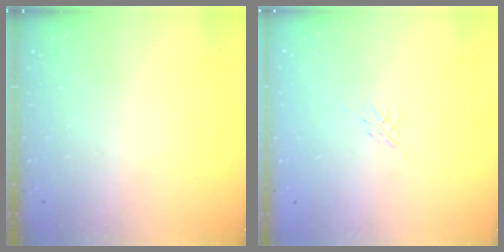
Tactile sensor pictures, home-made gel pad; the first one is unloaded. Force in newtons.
{"total": 0.0}